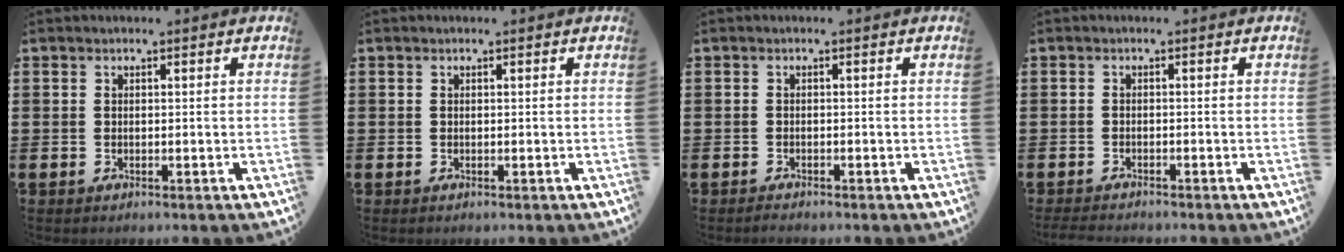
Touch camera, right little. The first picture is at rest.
{"total": 0.0}
{"total": 0.5, "force": [-0.5, 0.1, 0.2], "torque": [-0.006, -0.001, -0.010]}
{"total": 1.1, "force": [-1.1, 0.0, 0.3], "torque": [-0.006, 0.001, -0.022]}